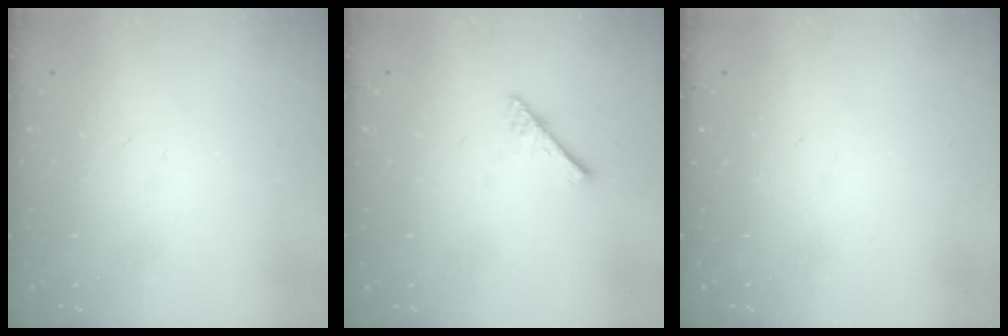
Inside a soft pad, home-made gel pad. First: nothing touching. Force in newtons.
{"total": 2.9, "press": 2.9, "slide": 0.2}
{"total": 0.0}